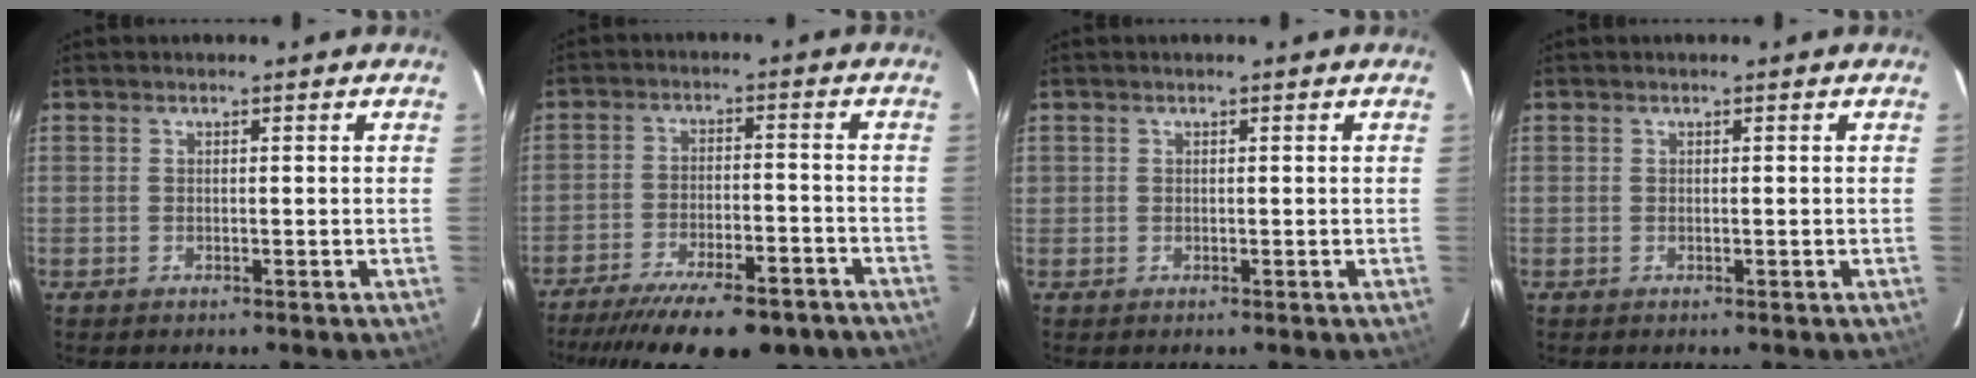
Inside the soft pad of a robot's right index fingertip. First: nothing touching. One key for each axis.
{"total": 20.1, "fx": -16.1, "fy": 4.9, "fz": 10.9, "tx": -0.164, "ty": -0.017, "tz": -0.236}
{"total": 0.7, "fx": 0.0, "fy": 0.7, "fz": 0.2, "tx": 0.001, "ty": 0.008, "tz": 0.000}
{"total": 0.0}